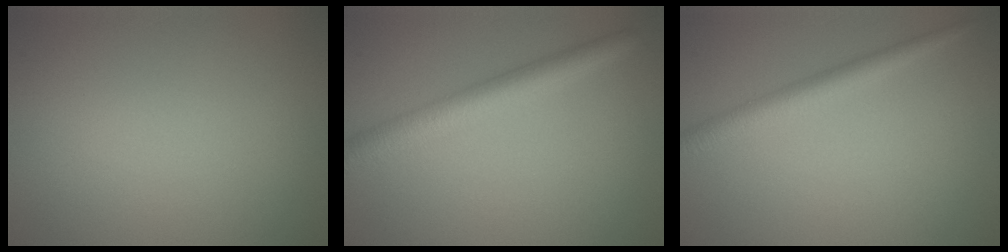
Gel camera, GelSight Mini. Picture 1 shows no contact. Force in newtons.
{"total": 3.9, "press": 3.9, "slide": 0.1}
{"total": 2.5, "press": 2.5, "slide": 0.1}